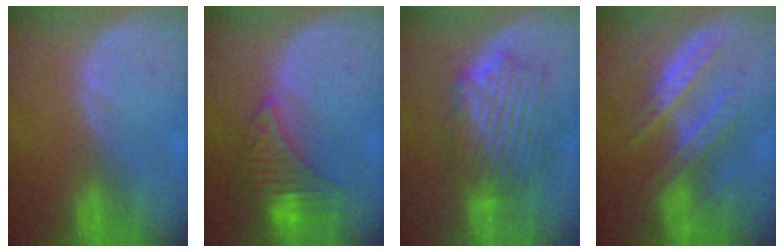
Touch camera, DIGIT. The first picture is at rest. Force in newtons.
{"total": 8.3, "press": 7.2, "slide": 4.0}
{"total": 8.4, "press": 8.1, "slide": 2.2}
{"total": 7.7, "press": 7.2, "slide": 2.8}